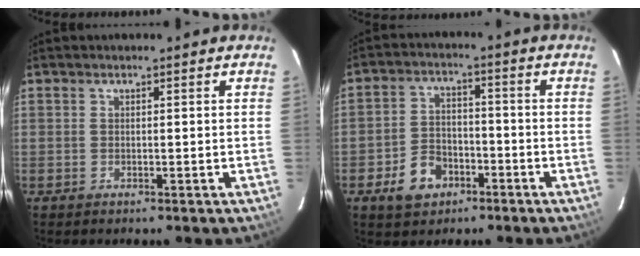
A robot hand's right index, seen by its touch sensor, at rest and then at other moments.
{"total": 8.0, "force": [-4.4, 5.5, 3.7], "torque": [-0.086, 0.019, -0.068]}